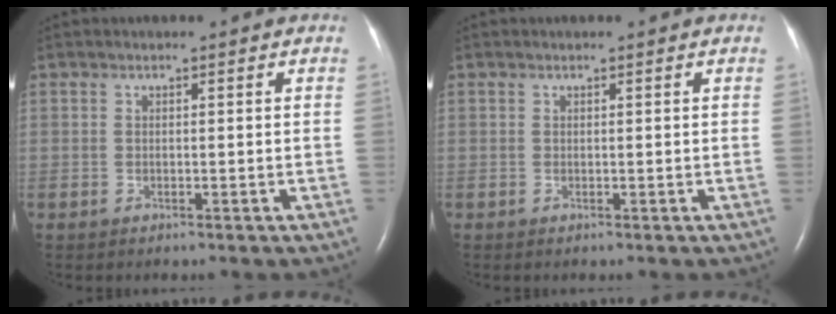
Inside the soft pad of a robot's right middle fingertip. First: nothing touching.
{"total": 0.0}